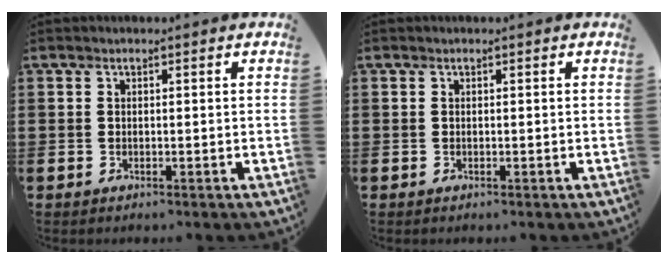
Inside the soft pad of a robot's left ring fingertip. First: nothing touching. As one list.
[{"total": 0.0}]